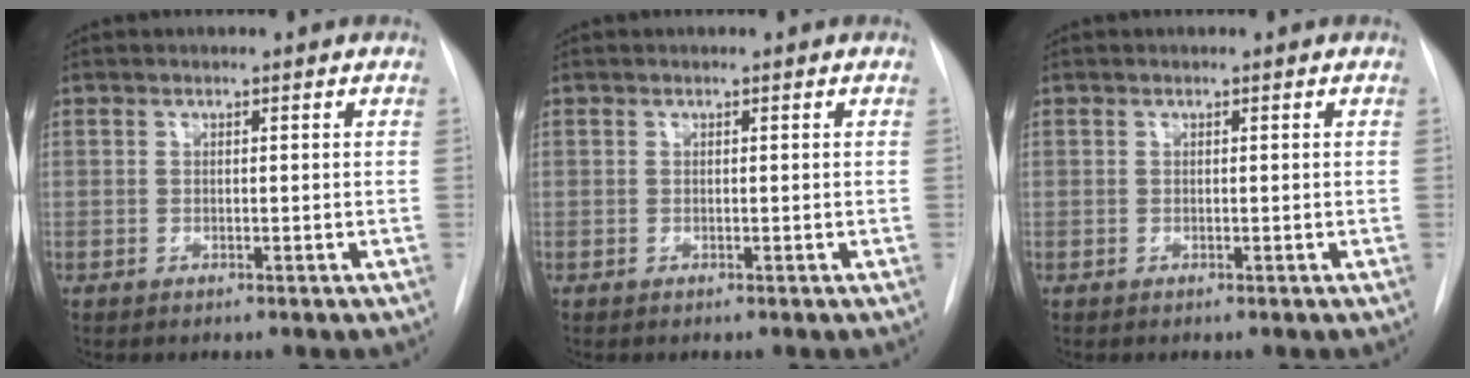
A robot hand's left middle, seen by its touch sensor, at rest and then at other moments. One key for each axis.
{"total": 0.0}
{"total": 0.0}